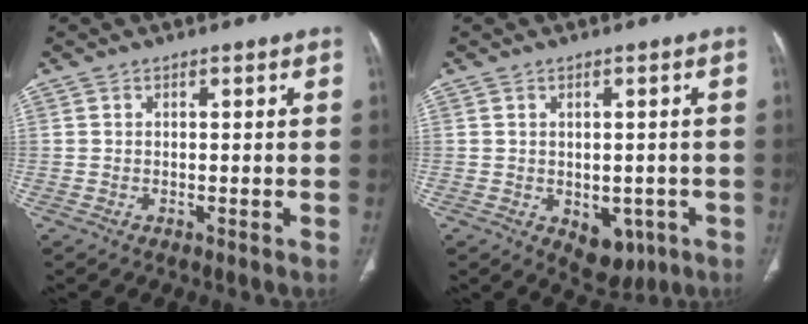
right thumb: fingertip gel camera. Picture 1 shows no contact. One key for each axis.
{"total": 6.6, "fx": -2.0, "fy": 4.4, "fz": 4.4, "tx": -0.029, "ty": 0.005, "tz": -0.009}